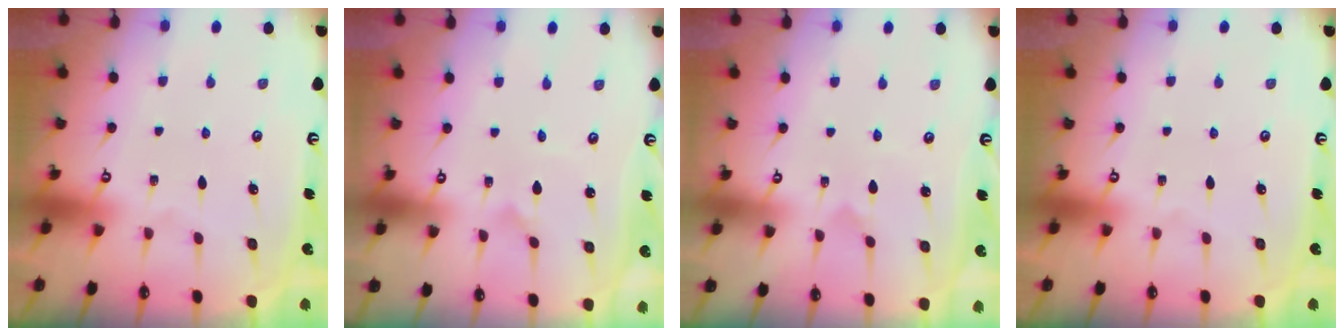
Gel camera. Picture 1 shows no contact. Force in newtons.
{"total": 0.7, "press": 0.7, "slide": 0.1}
{"total": 2.4, "press": 2.4, "slide": 0.2}
{"total": 0.0}